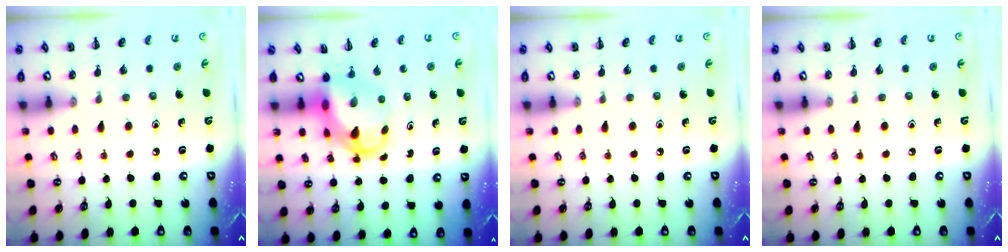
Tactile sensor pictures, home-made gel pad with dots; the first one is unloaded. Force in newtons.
{"total": 5.5, "press": 5.5, "slide": 0.5}
{"total": 0.0}
{"total": 0.0}